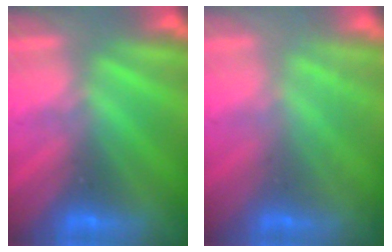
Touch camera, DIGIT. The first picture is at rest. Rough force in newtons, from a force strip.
{"total": 1.8}